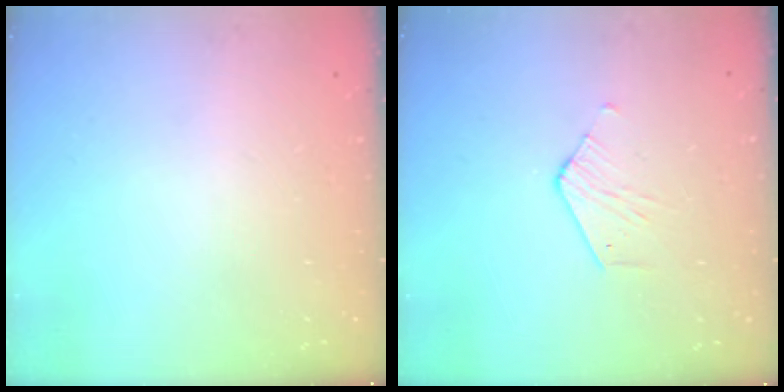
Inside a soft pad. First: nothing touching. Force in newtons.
{"total": 2.5, "press": 2.5, "slide": 0.2}